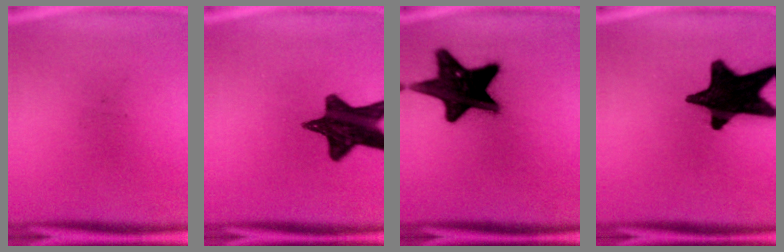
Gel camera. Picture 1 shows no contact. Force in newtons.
{"total": 14.3}
{"total": 19.0}
{"total": 18.5}